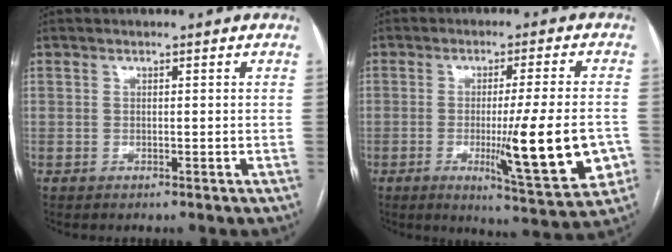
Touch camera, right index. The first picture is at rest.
{"total": 14.4, "force": [-3.1, 0.9, 14.0], "torque": [-0.198, -0.027, -0.041]}